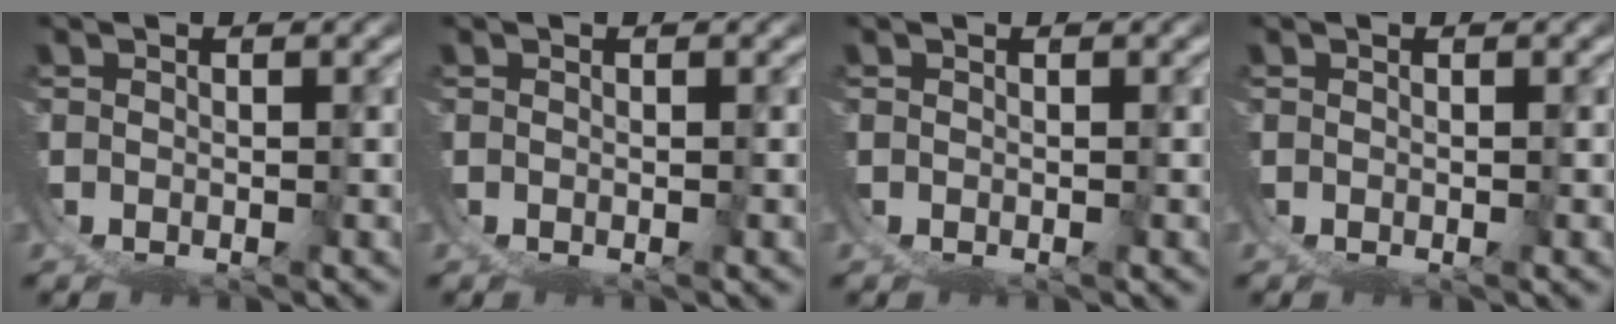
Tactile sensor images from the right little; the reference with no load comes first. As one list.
[{"total": 0.0}, {"total": 0.0}, {"total": 0.0}]